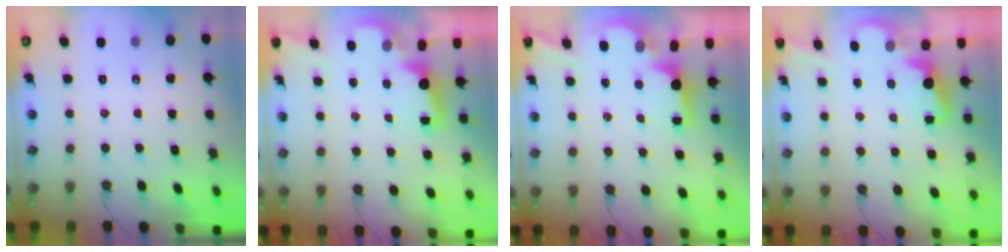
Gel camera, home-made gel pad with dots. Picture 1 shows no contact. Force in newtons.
{"total": 2.4, "press": 2.2, "slide": 0.7}
{"total": 2.0, "press": 2.0, "slide": 0.6}
{"total": 2.0, "press": 1.9, "slide": 0.6}